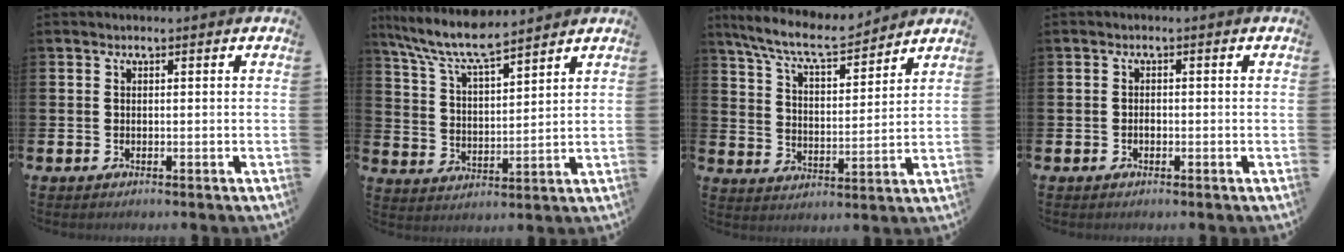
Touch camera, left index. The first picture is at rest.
{"total": 8.4, "force": [7.5, 1.2, 3.4], "torque": [-0.099, -0.036, 0.135]}
{"total": 8.7, "force": [8.0, 1.5, 3.2], "torque": [-0.096, -0.041, 0.144]}
{"total": 0.8, "force": [-0.3, 0.5, 0.6], "torque": [-0.009, -0.001, -0.008]}